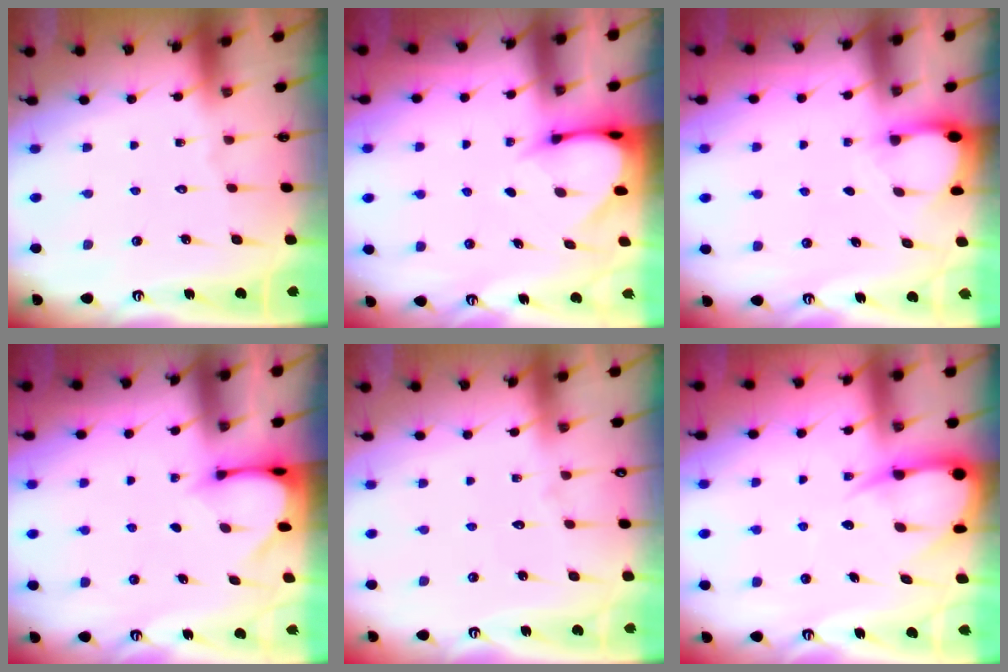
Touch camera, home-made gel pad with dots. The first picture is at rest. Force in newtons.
{"total": 3.4, "press": 3.4, "slide": 0.3}
{"total": 2.9, "press": 2.9, "slide": 0.3}
{"total": 3.1, "press": 3.1, "slide": 0.3}
{"total": 3.8, "press": 3.8, "slide": 0.4}
{"total": 8.1, "press": 8.0, "slide": 0.9}